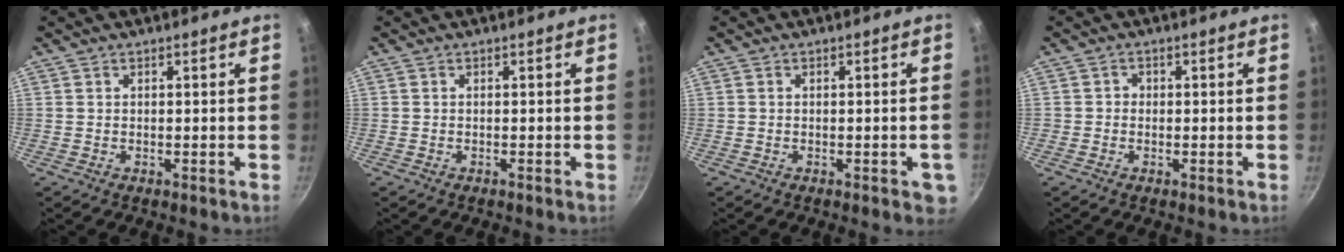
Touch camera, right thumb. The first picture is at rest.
{"total": 0.0}
{"total": 5.0, "force": [-1.3, 2.0, 4.3], "torque": [-0.027, 0.002, -0.016]}
{"total": 1.3, "force": [-0.3, 1.2, 0.3], "torque": [0.001, 0.002, -0.009]}